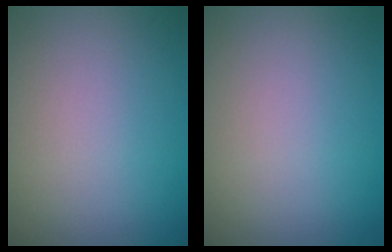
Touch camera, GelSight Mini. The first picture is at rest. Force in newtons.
{"total": 0.0}